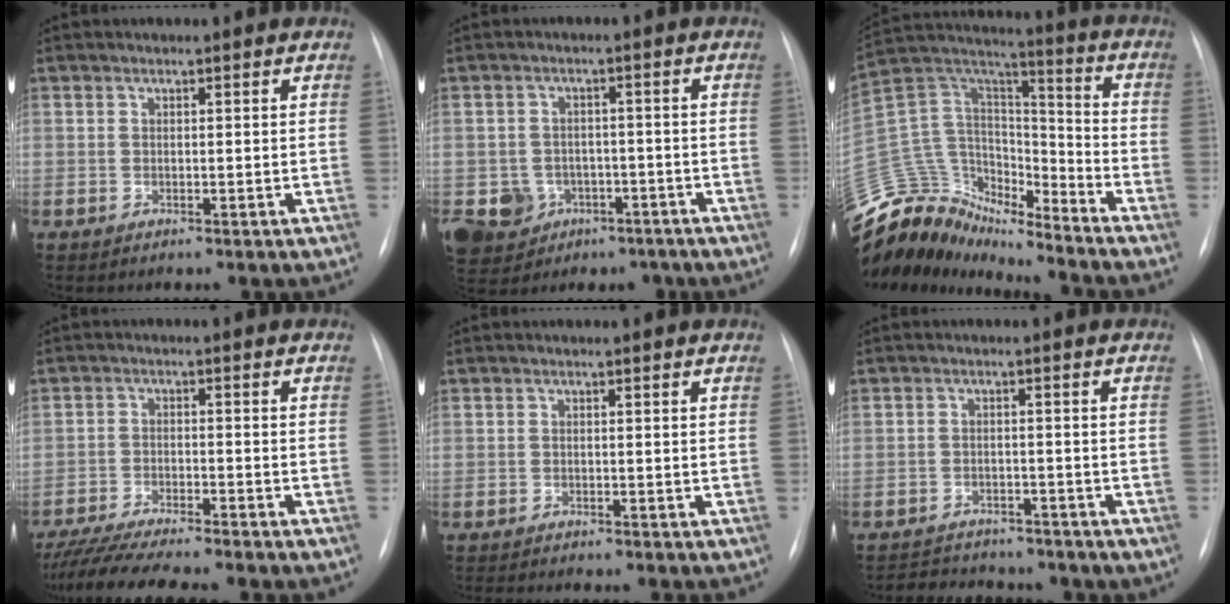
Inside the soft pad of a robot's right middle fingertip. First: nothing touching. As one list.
[{"total": 10.2, "force": [-4.8, 8.6, 2.7], "torque": [-0.069, 0.015, -0.059]}, {"total": 18.4, "force": [-17.3, 5.8, 2.6], "torque": [-0.067, 0.075, -0.305]}, {"total": 9.3, "force": [-8.1, -0.5, 4.5], "torque": [-0.076, -0.023, -0.135]}, {"total": 2.6, "force": [-2.4, -0.2, 1.1], "torque": [-0.014, -0.007, -0.034]}, {"total": 9.1, "force": [-7.8, 3.8, 2.5], "torque": [-0.046, 0.008, -0.102]}]